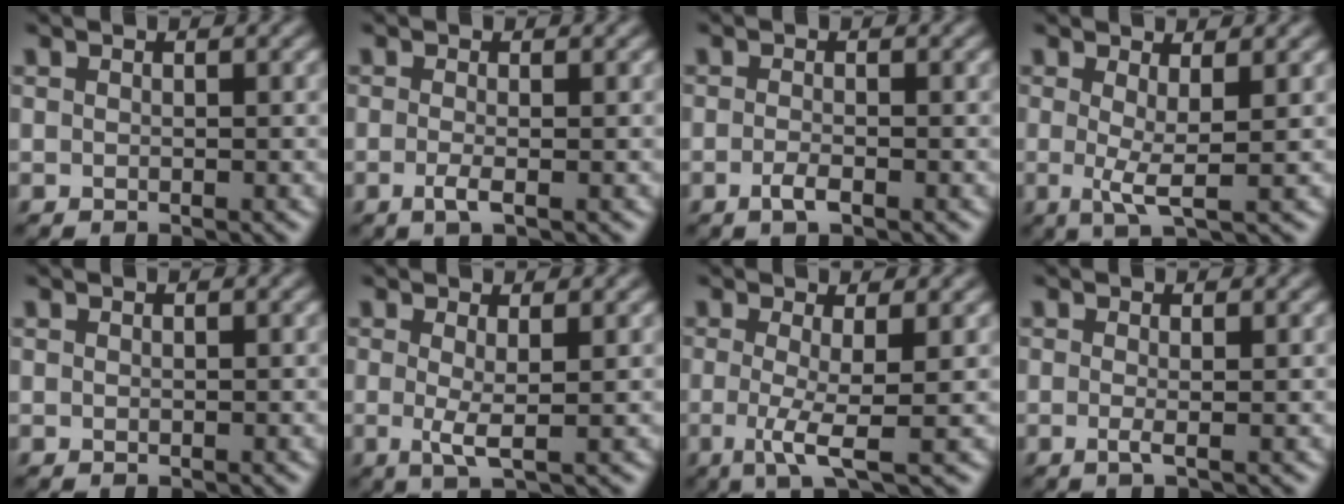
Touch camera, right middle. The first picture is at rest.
{"total": 1.6, "force": [-0.5, 0.4, 1.4], "torque": [-0.029, -0.007, -0.013]}
{"total": 1.4, "force": [-0.7, 0.4, 1.1], "torque": [-0.024, -0.002, -0.016]}
{"total": 2.8, "force": [0.2, 0.4, 2.8], "torque": [-0.051, -0.012, 0.004]}
{"total": 0.0}
{"total": 2.1, "force": [0.2, 0.3, 2.1], "torque": [-0.043, -0.009, 0.003]}
{"total": 3.6, "force": [-0.4, 0.6, 3.6], "torque": [-0.069, -0.010, -0.009]}
{"total": 1.2, "force": [-0.2, 0.2, 1.1], "torque": [-0.021, -0.005, -0.005]}